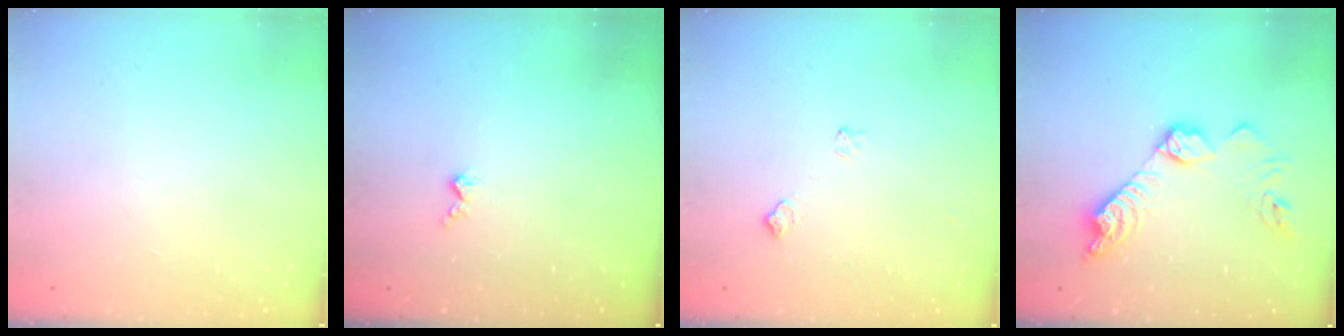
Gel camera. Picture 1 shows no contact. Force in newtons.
{"total": 3.7, "press": 3.7, "slide": 0.5}
{"total": 4.3, "press": 4.2, "slide": 0.7}
{"total": 14.7, "press": 14.6, "slide": 1.1}